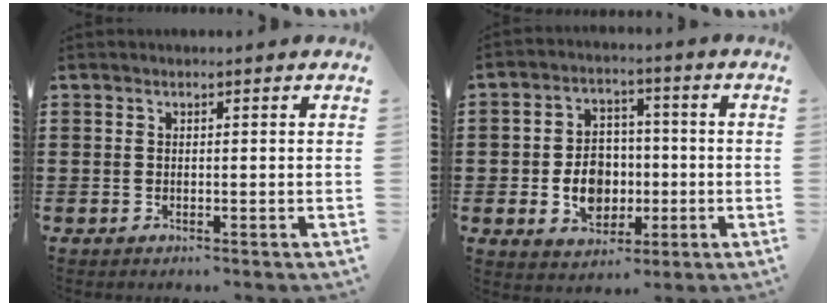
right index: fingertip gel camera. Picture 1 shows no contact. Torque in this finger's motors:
{"motor_torque": [2.14, 0.00, 0.66, 0.11]}